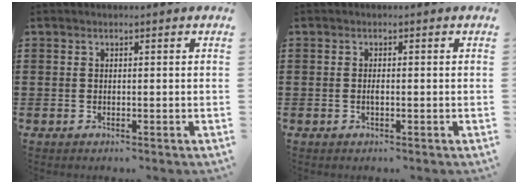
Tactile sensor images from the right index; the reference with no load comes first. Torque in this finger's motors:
{"motor_torque": [2.14, 0.00, 0.08, 0.03]}